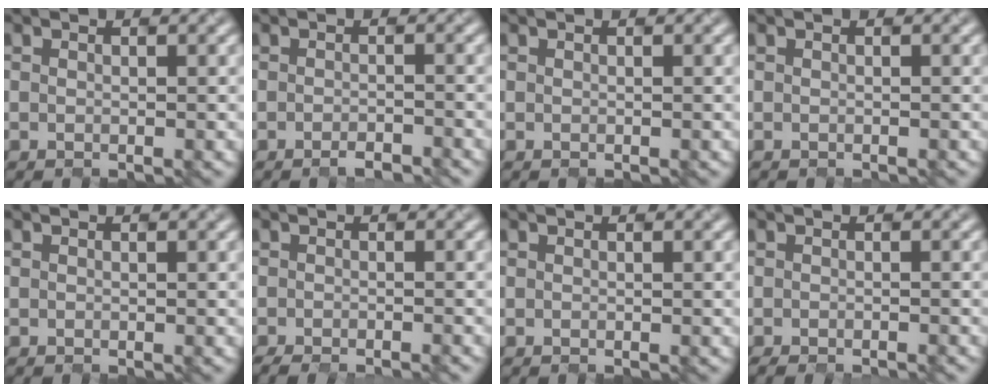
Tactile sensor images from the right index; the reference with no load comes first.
{"total": 1.6, "force": [-1.4, 0.1, 0.7], "torque": [-0.011, -0.002, -0.021]}
{"total": 0.0}
{"total": 0.0}
{"total": 0.0}
{"total": 2.1, "force": [-1.4, 0.5, 1.6], "torque": [0.001, 0.001, -0.011]}
{"total": 0.0}
{"total": 1.2, "force": [-0.6, 0.4, 1.0], "torque": [0.001, 0.005, -0.003]}